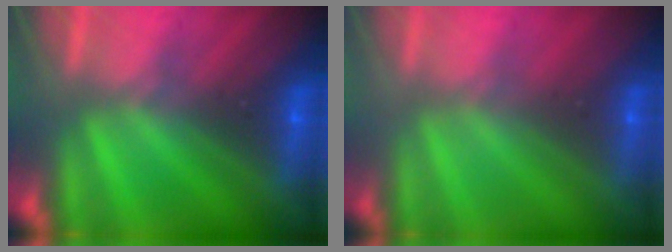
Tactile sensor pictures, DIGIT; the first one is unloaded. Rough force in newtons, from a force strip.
{"total": 3.5}